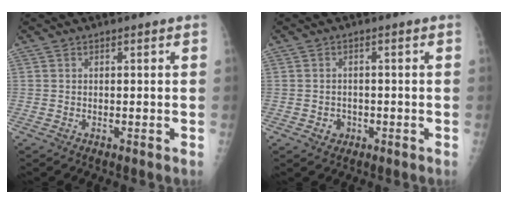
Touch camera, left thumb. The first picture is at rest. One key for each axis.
{"total": 2.2, "fx": -0.8, "fy": 1.9, "fz": 0.7, "tx": 0.000, "ty": 0.007, "tz": -0.009}